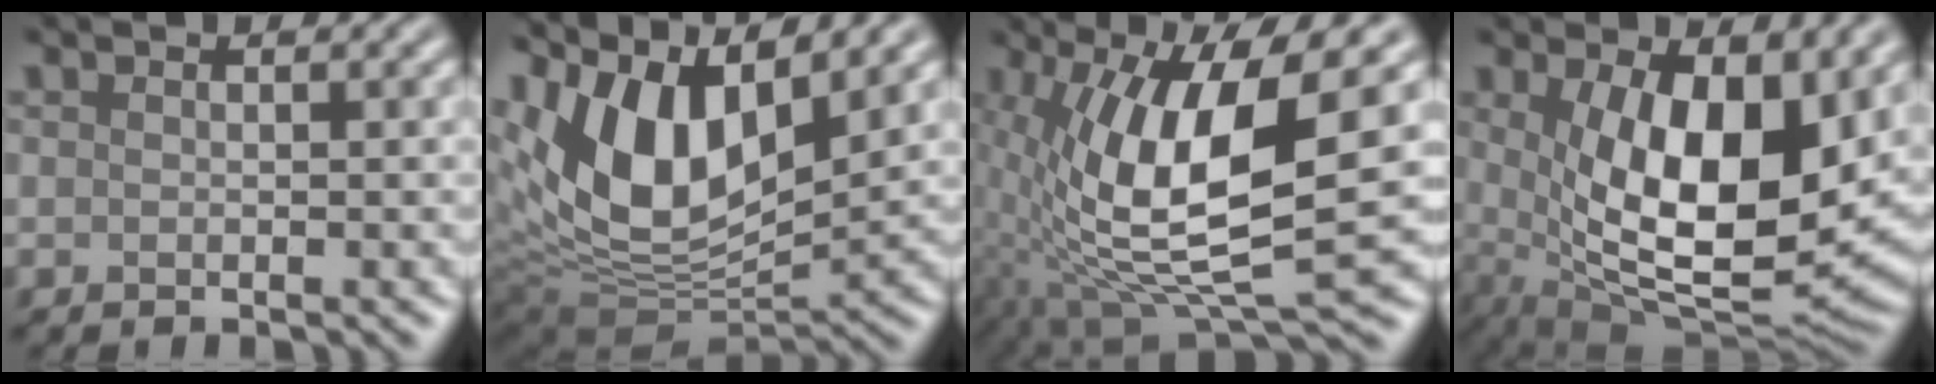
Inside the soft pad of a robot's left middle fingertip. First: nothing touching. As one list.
[{"total": 12.4, "force": [5.1, 6.2, 9.5], "torque": [-0.186, 0.011, 0.095]}, {"total": 11.5, "force": [0.9, 3.8, 10.8], "torque": [-0.212, -0.015, 0.024]}, {"total": 11.5, "force": [1.4, 4.8, 10.4], "torque": [-0.164, -0.019, 0.034]}]